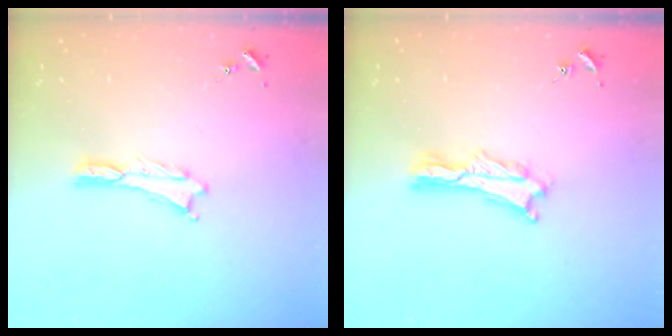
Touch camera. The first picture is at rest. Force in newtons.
{"total": 2.1, "press": 2.1, "slide": 0.3}